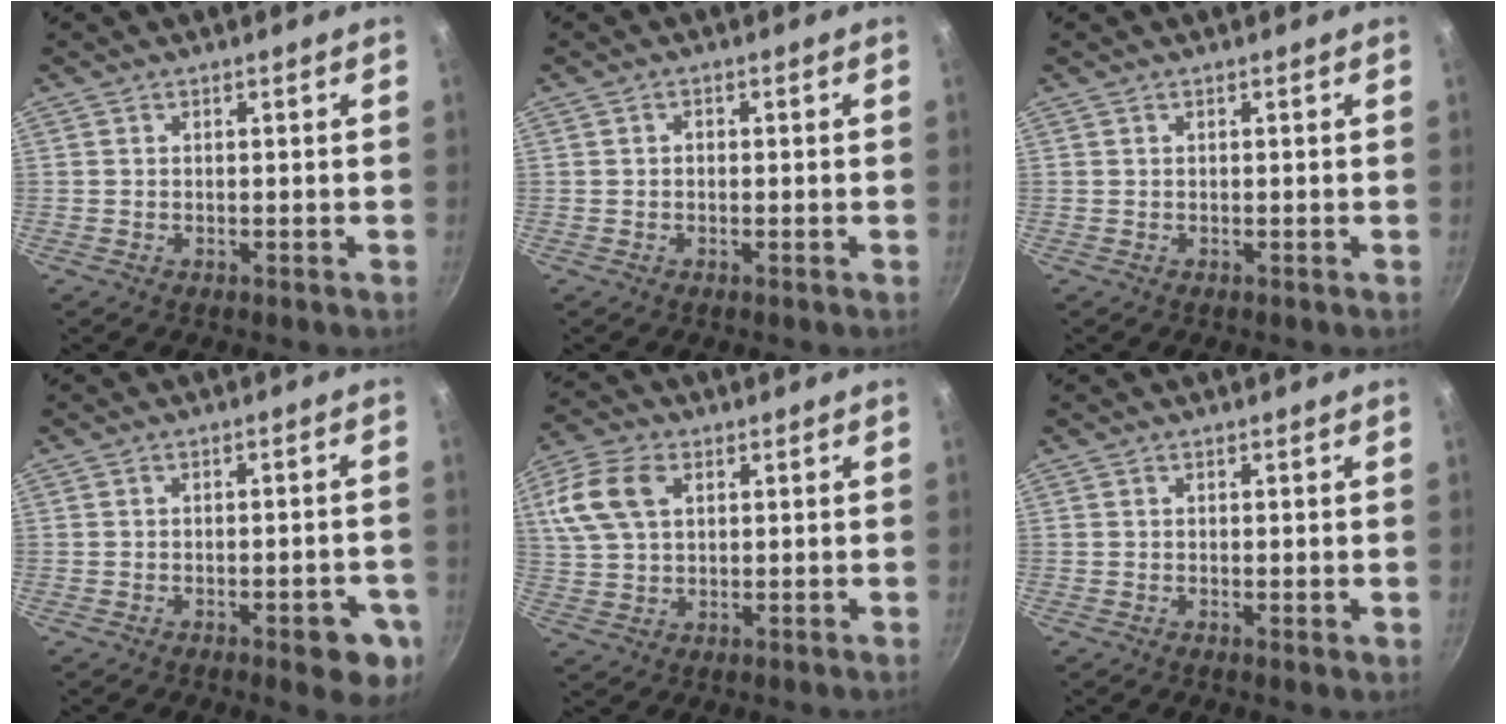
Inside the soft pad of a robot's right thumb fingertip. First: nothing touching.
{"total": 1.0, "force": [-0.1, 0.9, 0.6], "torque": [-0.009, 0.005, -0.003]}
{"total": 0.0}
{"total": 7.8, "force": [-3.1, 3.0, 6.4], "torque": [-0.055, 0.017, -0.033]}
{"total": 11.1, "force": [3.6, 7.3, 7.6], "torque": [-0.150, 0.009, 0.065]}
{"total": 0.7, "force": [0.1, 0.3, 0.6], "torque": [-0.009, -0.004, -0.002]}